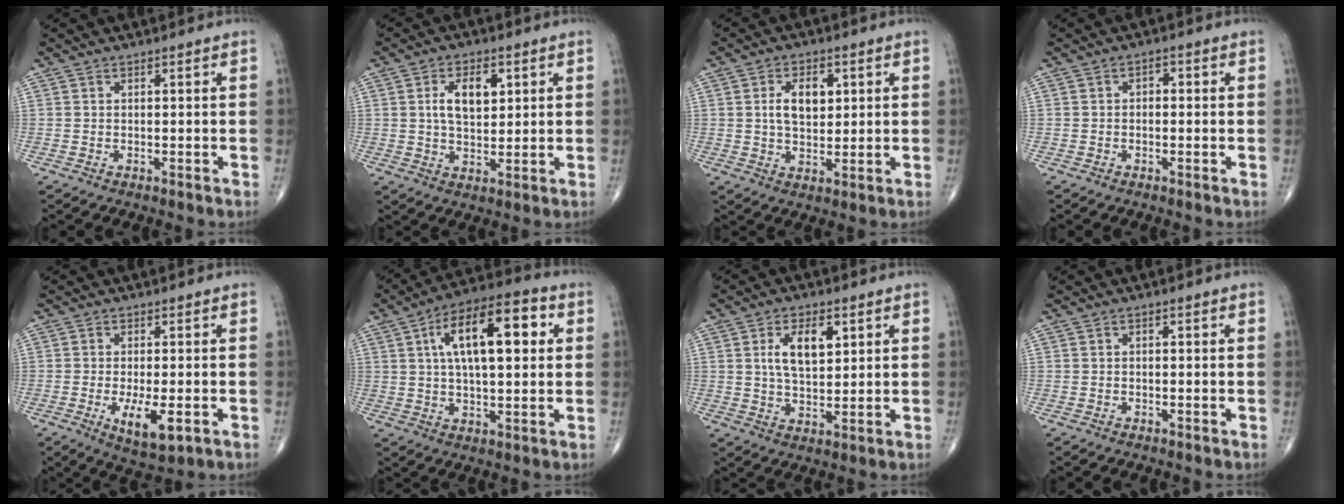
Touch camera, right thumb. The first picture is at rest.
{"total": 7.6, "force": [2.1, 4.2, 5.9], "torque": [-0.084, -0.006, 0.037]}
{"total": 7.2, "force": [1.7, 4.4, 5.5], "torque": [-0.072, -0.006, 0.028]}
{"total": 1.6, "force": [0.0, 1.1, 1.2], "torque": [-0.005, 0.007, -0.008]}
{"total": 7.4, "force": [-2.2, 2.5, 6.6], "torque": [-0.111, -0.017, -0.032]}
{"total": 17.0, "force": [4.3, 7.2, 14.8], "torque": [-0.223, 0.017, 0.062]}
{"total": 8.5, "force": [2.7, 4.4, 6.7], "torque": [-0.102, -0.011, 0.049]}
{"total": 0.5, "force": [0.0, 0.4, 0.4], "torque": [-0.001, 0.002, -0.003]}